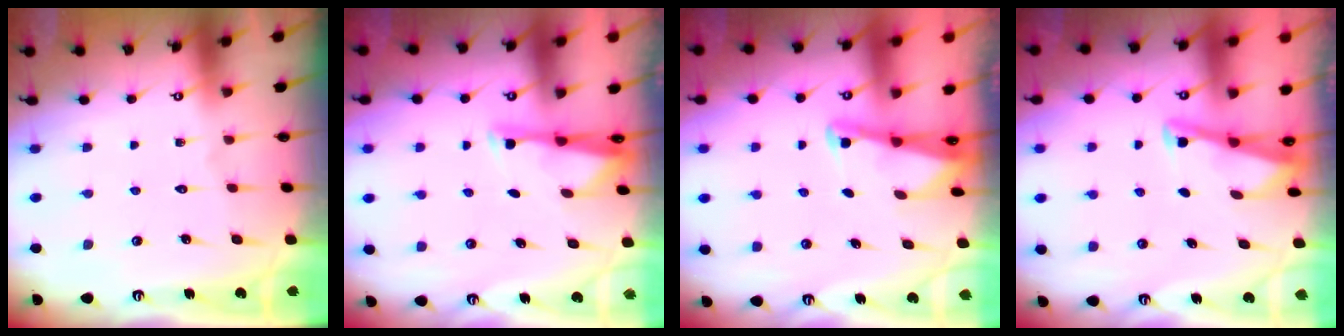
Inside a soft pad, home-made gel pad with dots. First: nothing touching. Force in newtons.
{"total": 3.0, "press": 2.9, "slide": 0.5}
{"total": 2.2, "press": 2.2, "slide": 0.3}
{"total": 2.9, "press": 2.9, "slide": 0.4}